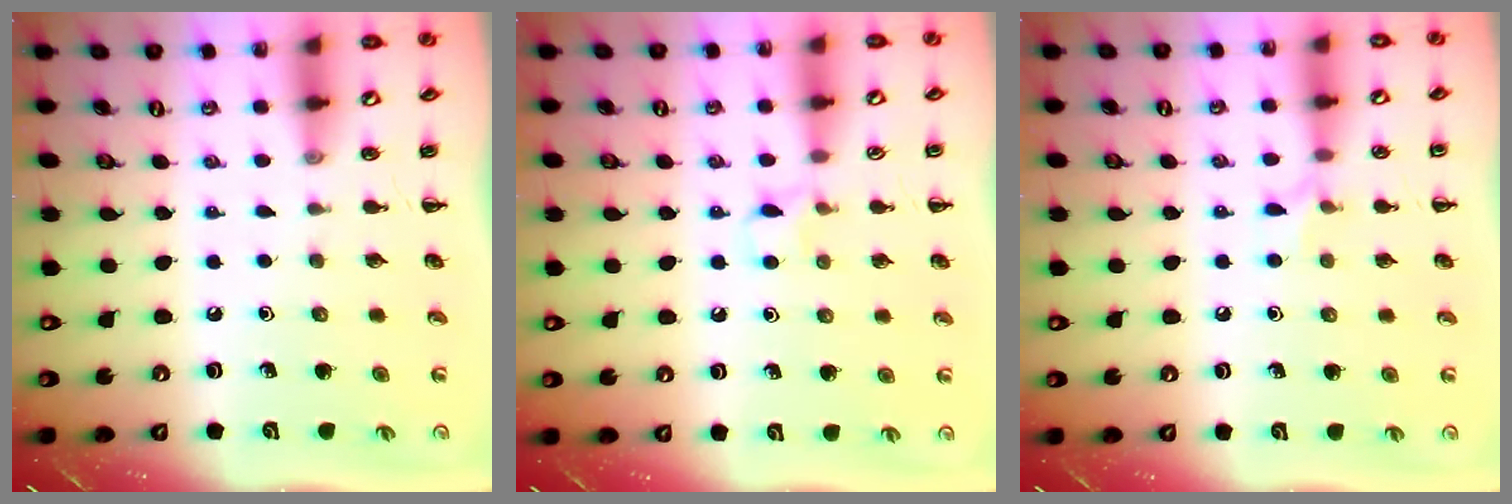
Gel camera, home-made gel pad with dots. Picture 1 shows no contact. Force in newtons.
{"total": 5.6, "press": 5.3, "slide": 1.8}
{"total": 5.8, "press": 5.5, "slide": 1.9}